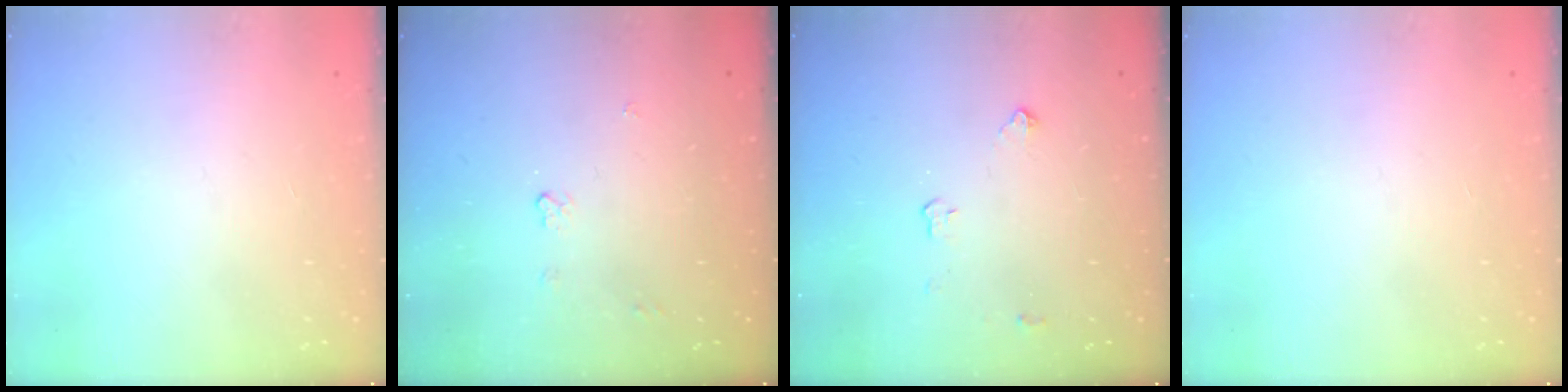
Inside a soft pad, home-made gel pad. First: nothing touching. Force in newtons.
{"total": 3.6, "press": 3.6, "slide": 0.5}
{"total": 3.3, "press": 3.2, "slide": 0.5}
{"total": 0.0}